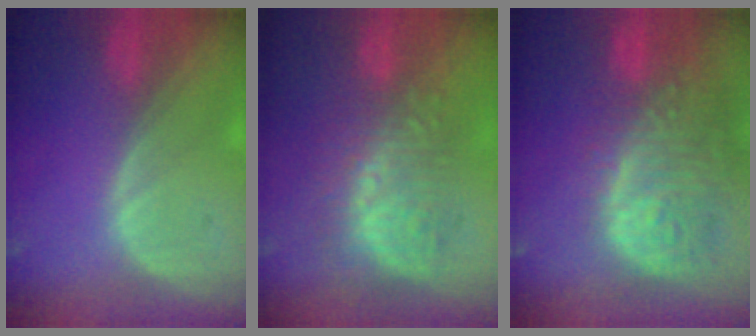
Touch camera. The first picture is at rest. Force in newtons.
{"total": 9.9, "press": 8.7, "slide": 4.8}
{"total": 14.2, "press": 11.7, "slide": 8.1}